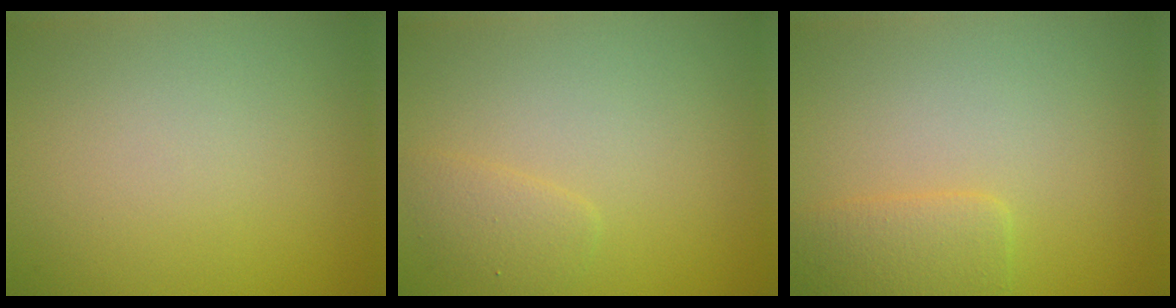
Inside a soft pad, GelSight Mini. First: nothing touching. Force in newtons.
{"total": 1.4, "press": 1.4, "slide": 0.1}
{"total": 2.4, "press": 2.4, "slide": 0.1}